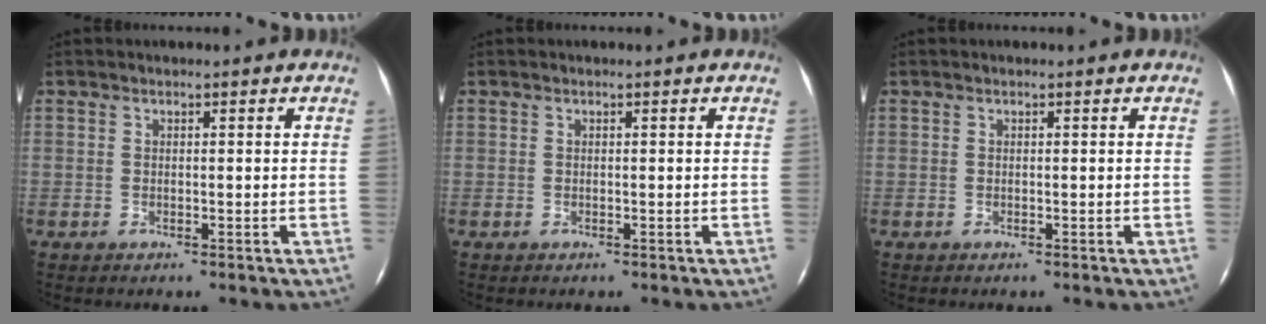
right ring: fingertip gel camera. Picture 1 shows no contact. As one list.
[{"total": 0.0}, {"total": 0.0}]